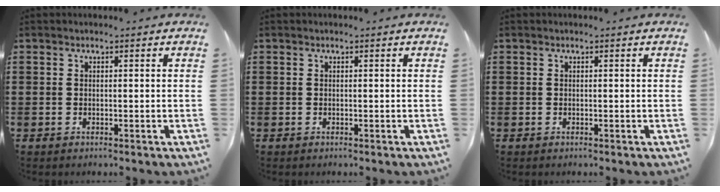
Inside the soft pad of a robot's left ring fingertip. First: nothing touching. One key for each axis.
{"total": 0.0}
{"total": 0.0}